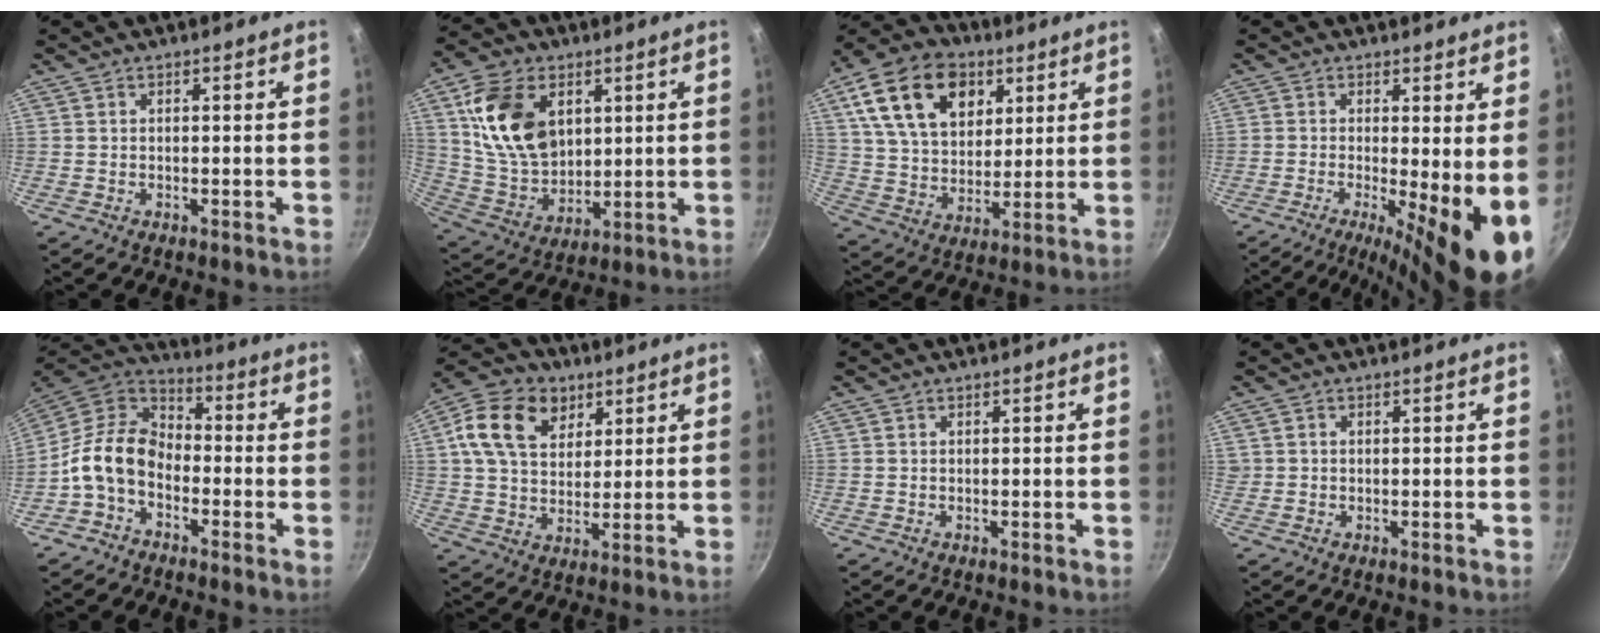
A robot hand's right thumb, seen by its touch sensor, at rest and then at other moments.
{"total": 17.8, "force": [5.5, 12.2, 11.7], "torque": [-0.189, -0.018, 0.115]}
{"total": 19.9, "force": [8.3, 13.5, 12.1], "torque": [-0.187, -0.012, 0.143]}
{"total": 11.3, "force": [-1.9, 2.3, 10.9], "torque": [-0.157, -0.015, -0.028]}
{"total": 12.2, "force": [-3.9, 8.5, 7.8], "torque": [-0.119, 0.050, -0.098]}
{"total": 14.7, "force": [5.8, 10.6, 8.3], "torque": [-0.132, -0.005, 0.094]}
{"total": 0.0}
{"total": 0.7, "force": [0.1, 0.6, 0.1], "torque": [0.000, 0.004, 0.002]}